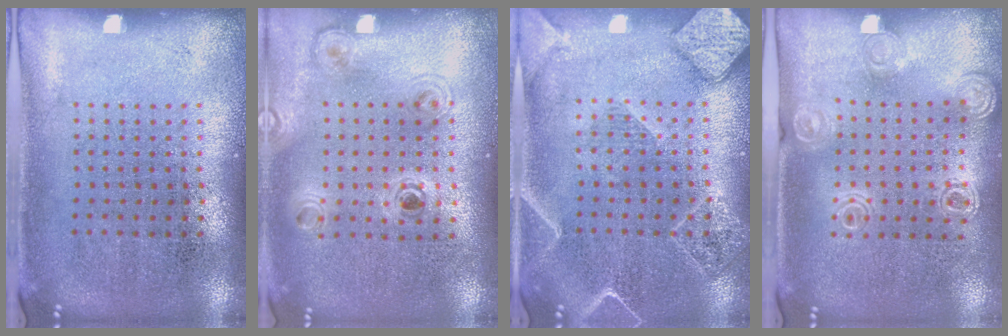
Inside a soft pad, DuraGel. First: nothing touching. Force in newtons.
{"total": 1.1, "press": 1.1, "slide": 0.4}
{"total": 2.2, "press": 2.1, "slide": 0.5}
{"total": 1.4, "press": 1.3, "slide": 0.2}